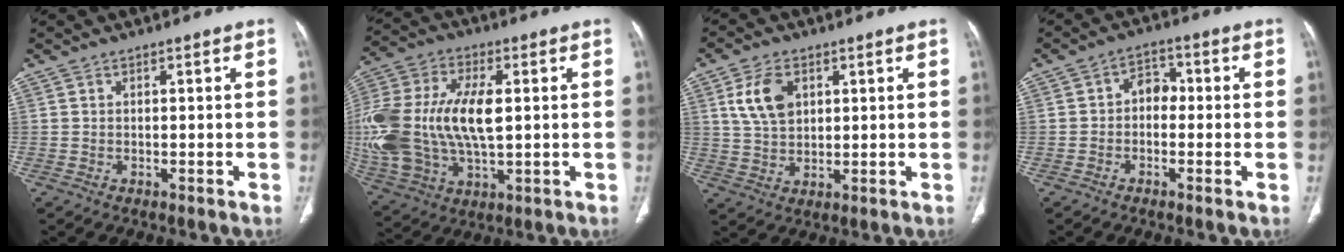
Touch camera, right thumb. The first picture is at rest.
{"total": 24.1, "force": [1.2, 13.2, 20.2], "torque": [-0.457, -0.001, 0.027]}
{"total": 7.7, "force": [2.9, 4.9, 5.2], "torque": [-0.089, -0.009, 0.060]}
{"total": 3.9, "force": [-0.5, 2.8, 2.6], "torque": [-0.019, 0.018, -0.024]}